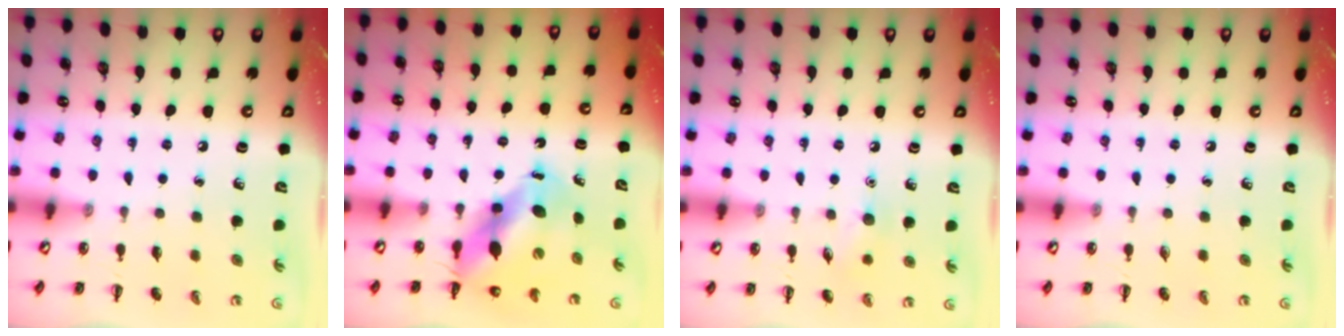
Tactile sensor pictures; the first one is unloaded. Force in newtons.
{"total": 9.9, "press": 9.5, "slide": 2.6}
{"total": 6.6, "press": 6.4, "slide": 1.6}
{"total": 0.0}